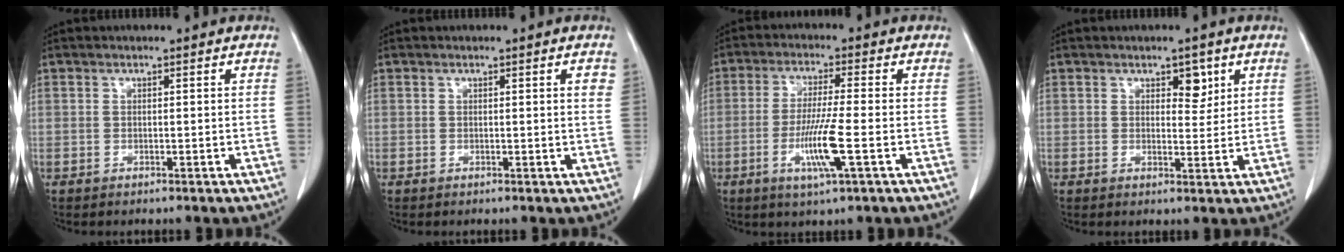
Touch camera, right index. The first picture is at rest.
{"total": 1.5, "force": [0.6, 0.1, 1.4], "torque": [-0.015, 0.001, 0.005]}
{"total": 8.0, "force": [-2.5, -0.4, 7.6], "torque": [-0.147, -0.015, -0.047]}
{"total": 3.0, "force": [1.6, 1.6, 2.0], "torque": [-0.020, -0.003, 0.023]}